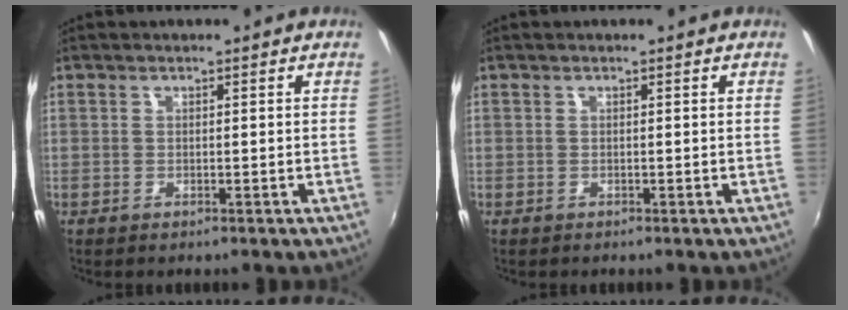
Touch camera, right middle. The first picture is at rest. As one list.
[{"total": 0.0}]